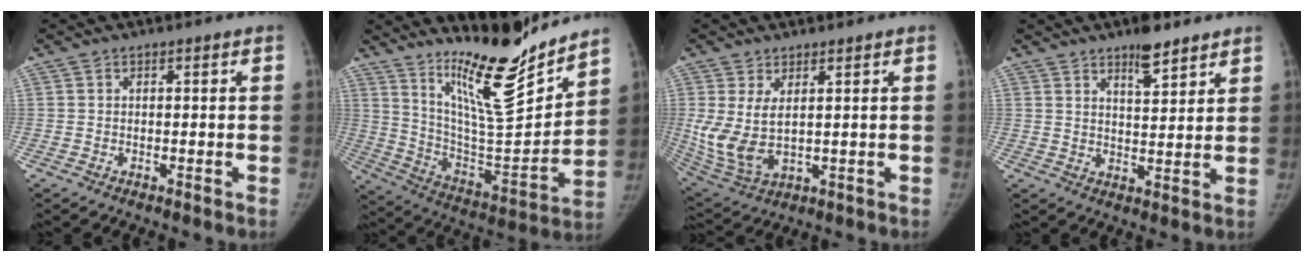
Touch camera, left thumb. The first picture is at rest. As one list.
[{"total": 19.5, "force": [15.7, 3.3, 11.1], "torque": [-0.137, -0.126, 0.272]}, {"total": 9.2, "force": [1.5, 4.8, 7.7], "torque": [-0.165, -0.015, 0.049]}, {"total": 6.6, "force": [4.9, 2.1, 3.8], "torque": [-0.038, -0.034, 0.075]}]